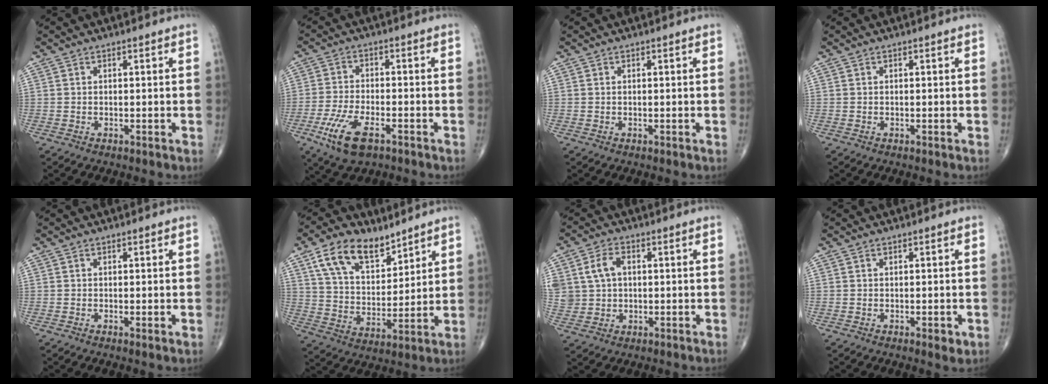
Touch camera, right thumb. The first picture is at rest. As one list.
[{"total": 9.4, "force": [-4.8, 4.0, 7.0], "torque": [-0.149, 0.006, -0.086]}, {"total": 0.0}, {"total": 0.0}, {"total": 0.8, "force": [0.0, 0.2, 0.7], "torque": [-0.016, -0.004, -0.003]}, {"total": 13.7, "force": [8.6, 7.5, 7.6], "torque": [-0.108, -0.041, 0.162]}, {"total": 9.0, "force": [2.0, 6.8, 5.7], "torque": [-0.124, 0.003, 0.046]}, {"total": 1.9, "force": [-0.4, 0.9, 1.7], "torque": [-0.016, -0.004, -0.003]}]